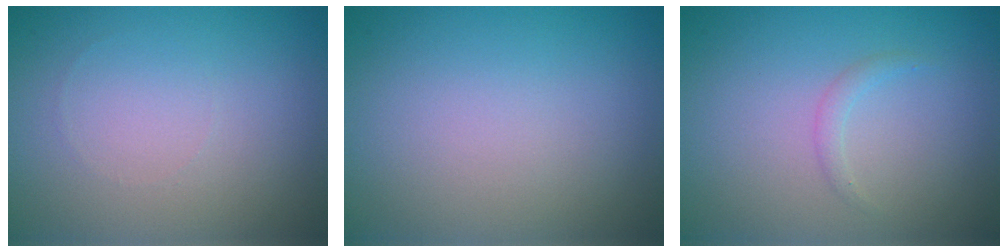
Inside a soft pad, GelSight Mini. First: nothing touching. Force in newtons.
{"total": 0.0}
{"total": 0.8, "press": 0.8, "slide": 0.1}